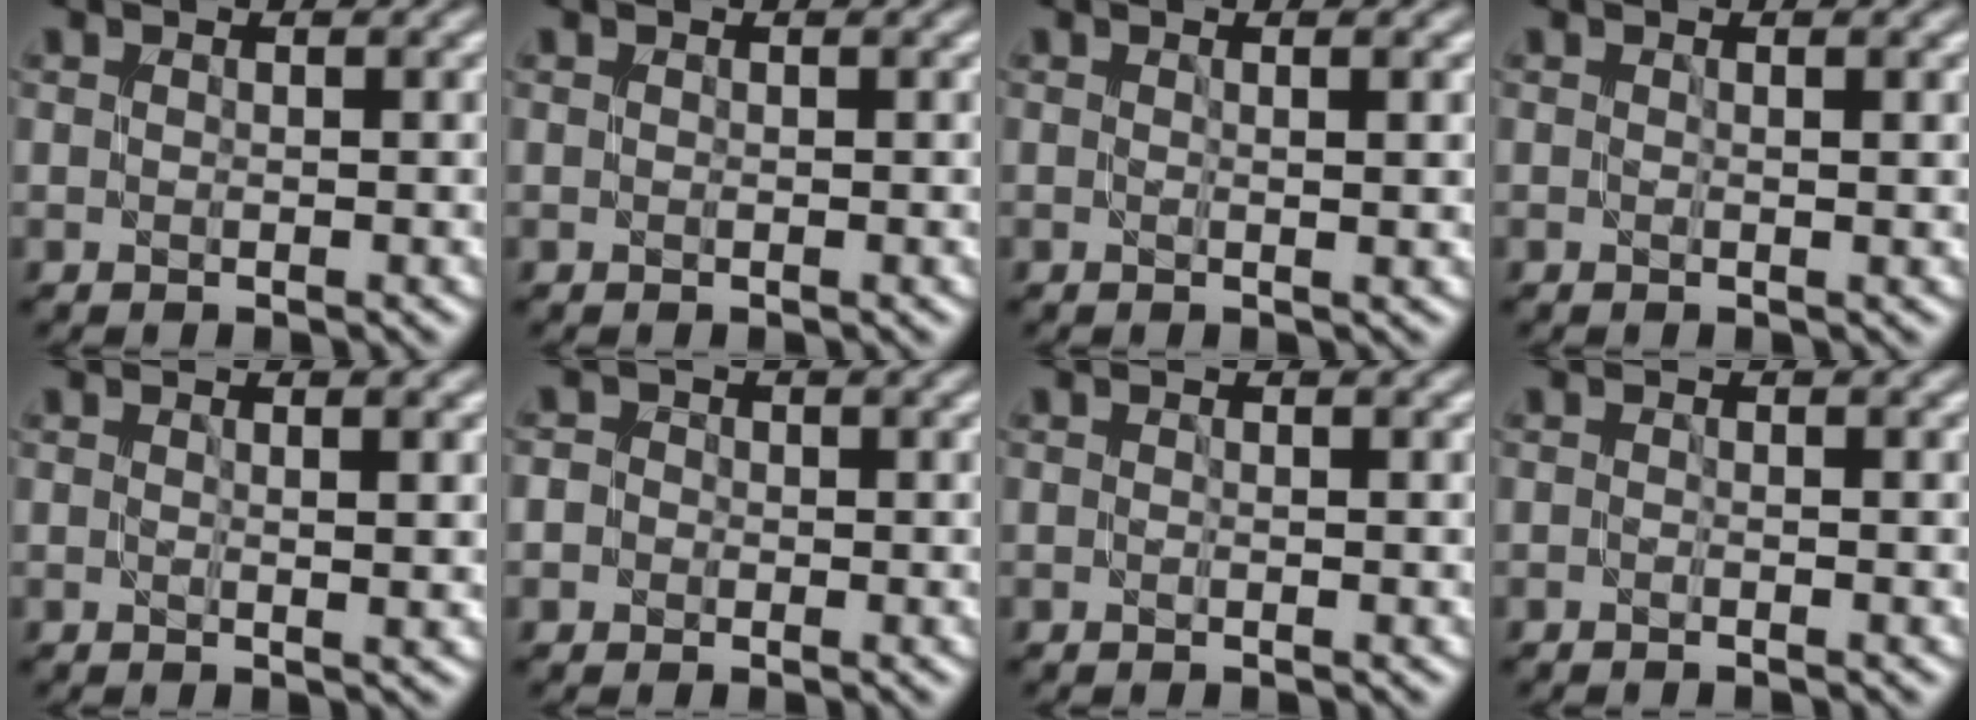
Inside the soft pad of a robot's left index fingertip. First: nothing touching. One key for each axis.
{"total": 0.0}
{"total": 1.5, "fx": 0.3, "fy": 0.4, "fz": 1.5, "tx": -0.017, "ty": -0.001, "tz": -0.003}
{"total": 0.9, "fx": 0.1, "fy": 0.2, "fz": 0.9, "tx": -0.011, "ty": -0.001, "tz": -0.002}
{"total": 2.0, "fx": 0.4, "fy": 0.5, "fz": 1.9, "tx": -0.022, "ty": 0.000, "tz": 0.000}
{"total": 1.8, "fx": 0.0, "fy": 1.6, "fz": 0.7, "tx": 0.004, "ty": 0.007, "tz": -0.017}
{"total": 0.6, "fx": -0.1, "fy": 0.1, "fz": 0.5, "tx": -0.010, "ty": -0.006, "tz": -0.005}
{"total": 1.1, "fx": -0.3, "fy": 0.4, "fz": 0.9, "tx": -0.008, "ty": -0.012, "tz": -0.014}